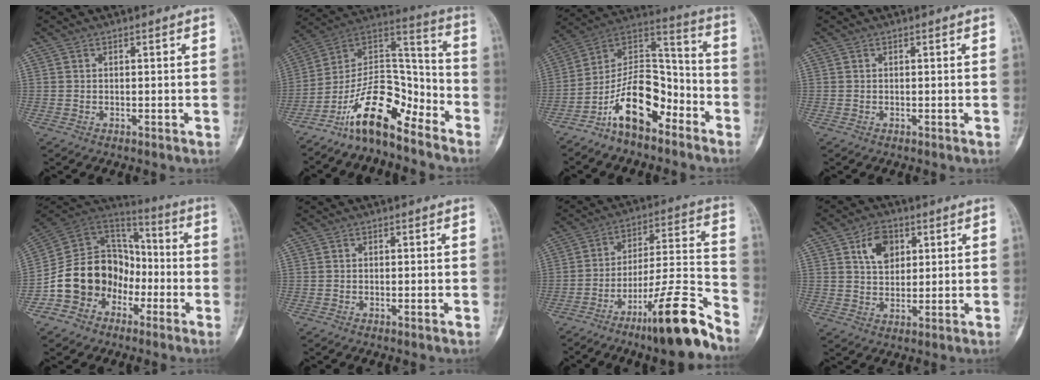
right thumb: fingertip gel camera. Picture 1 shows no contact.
{"total": 15.8, "force": [-11.1, 6.3, 9.4], "torque": [-0.131, 0.111, -0.204]}
{"total": 15.4, "force": [-8.7, 7.7, 10.1], "torque": [-0.151, 0.093, -0.164]}
{"total": 0.0}
{"total": 16.1, "force": [-6.0, 13.2, 7.0], "torque": [-0.086, 0.086, -0.108]}
{"total": 0.9, "force": [-0.4, 0.1, 0.8], "torque": [-0.011, -0.002, -0.005]}
{"total": 17.6, "force": [-12.2, 1.9, 12.5], "torque": [-0.198, 0.086, -0.199]}
{"total": 7.1, "force": [2.8, 4.9, 4.3], "torque": [-0.049, -0.008, 0.048]}